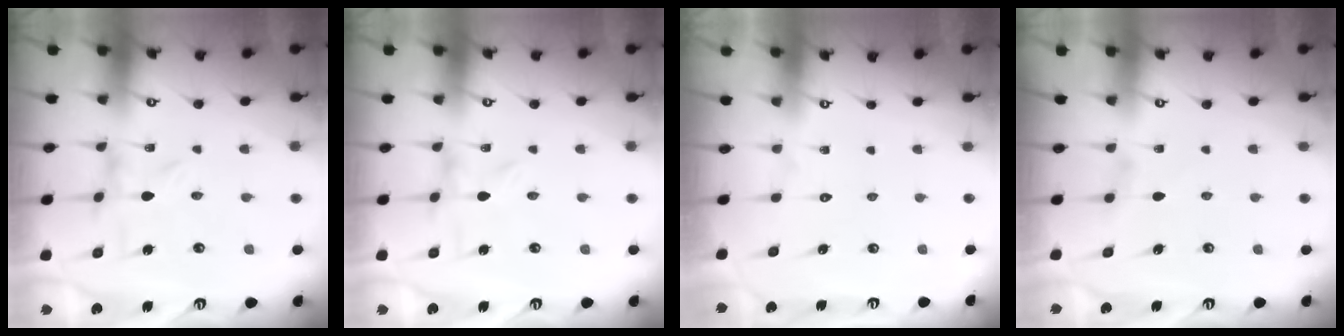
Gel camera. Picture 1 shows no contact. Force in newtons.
{"total": 0.0}
{"total": 1.7, "press": 1.7, "slide": 0.1}
{"total": 1.6, "press": 1.5, "slide": 0.4}